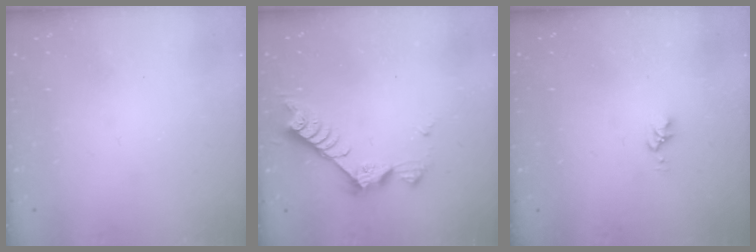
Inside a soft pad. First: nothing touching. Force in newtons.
{"total": 7.6, "press": 7.6, "slide": 0.6}
{"total": 3.0, "press": 3.0, "slide": 0.4}